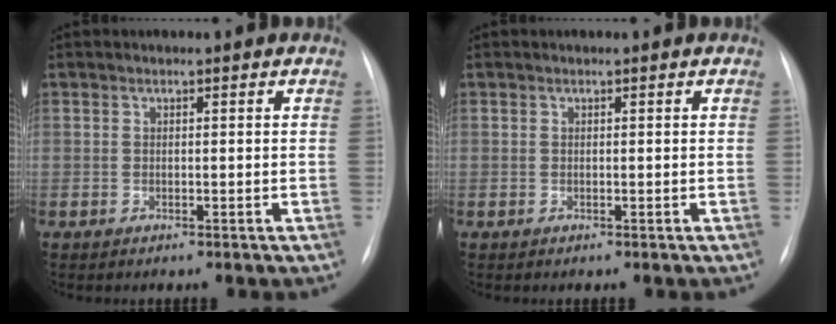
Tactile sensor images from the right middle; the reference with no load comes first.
{"total": 0.0}